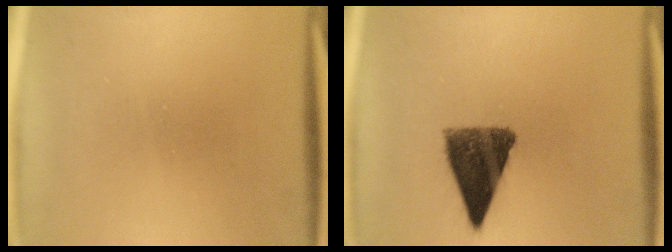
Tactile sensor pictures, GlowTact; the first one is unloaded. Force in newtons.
{"total": 9.4}